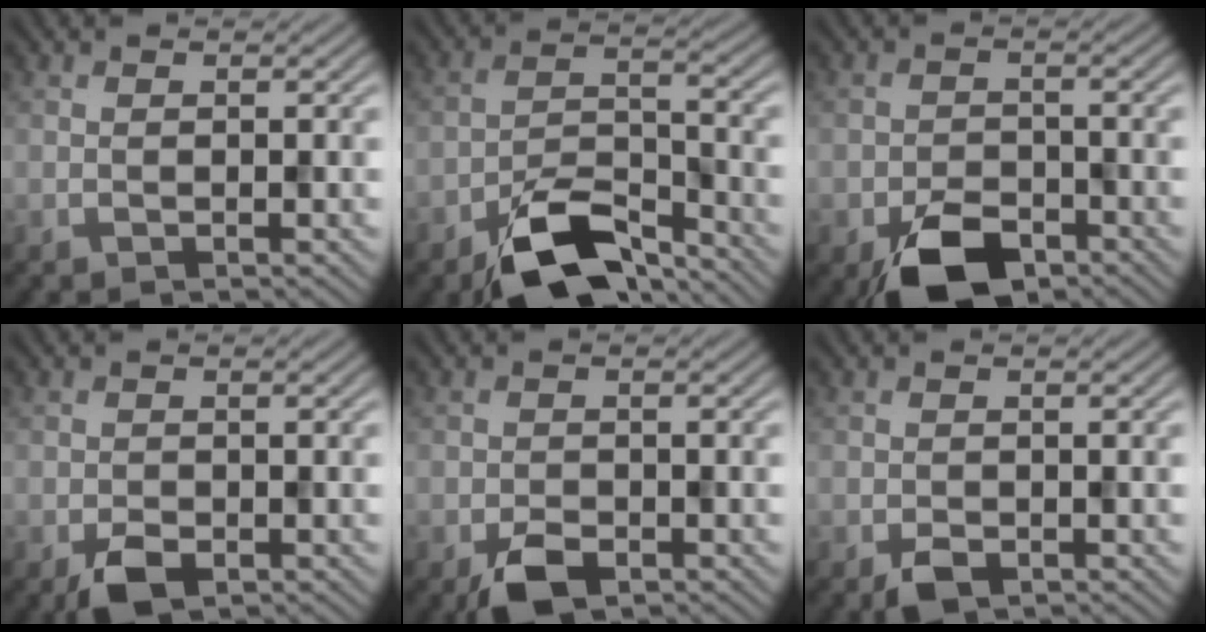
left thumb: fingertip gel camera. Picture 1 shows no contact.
{"total": 9.4, "force": [-7.0, 3.3, 5.3], "torque": [-0.089, 0.000, -0.140]}
{"total": 6.3, "force": [-4.0, 3.4, 3.3], "torque": [-0.053, -0.005, -0.074]}
{"total": 2.9, "force": [-1.6, 1.6, 1.8], "torque": [-0.030, -0.006, -0.027]}
{"total": 3.4, "force": [-2.1, 1.8, 2.0], "torque": [-0.032, -0.005, -0.037]}
{"total": 1.8, "force": [-1.1, 1.0, 1.0], "torque": [-0.017, -0.002, -0.019]}